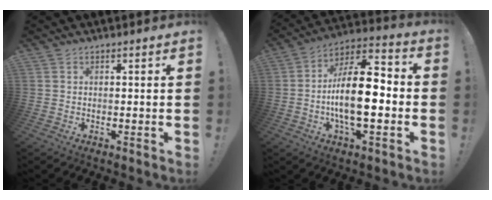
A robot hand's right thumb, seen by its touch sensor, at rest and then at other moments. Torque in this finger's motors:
{"motor_torque": [2.31, 2.30, 1.88, -0.45, 0.40]}